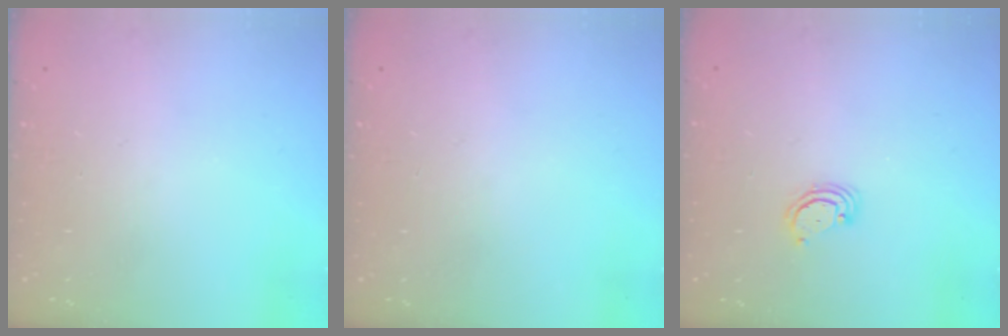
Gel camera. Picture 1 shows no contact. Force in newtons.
{"total": 0.0}
{"total": 2.9, "press": 2.9, "slide": 0.3}